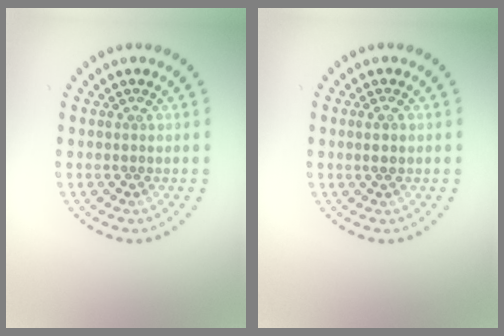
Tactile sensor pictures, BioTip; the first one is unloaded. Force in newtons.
{"total": 1.1, "press": 1.0, "slide": 0.5}